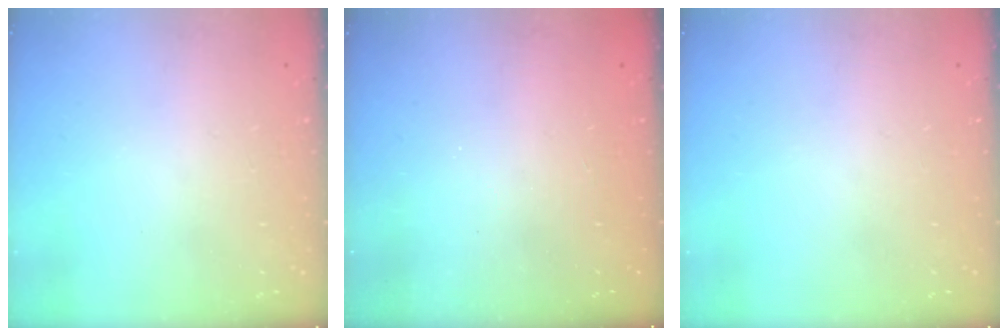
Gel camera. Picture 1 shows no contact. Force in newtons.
{"total": 1.9, "press": 1.9, "slide": 0.6}
{"total": 0.0}